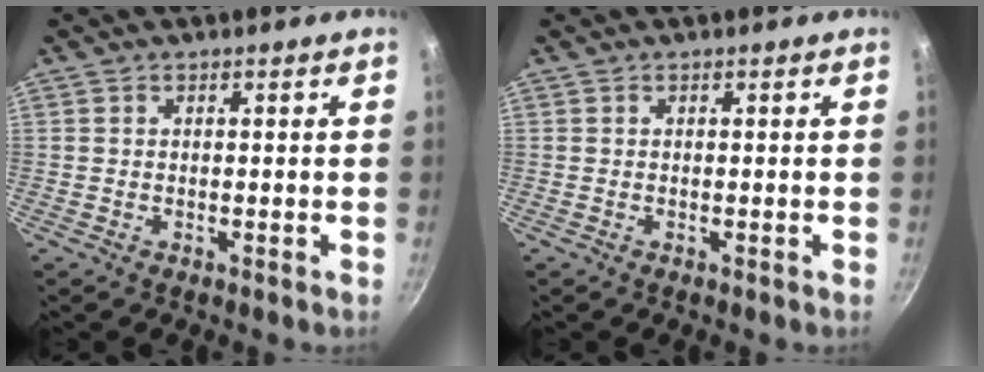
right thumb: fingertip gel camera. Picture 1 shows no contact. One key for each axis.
{"total": 0.0}